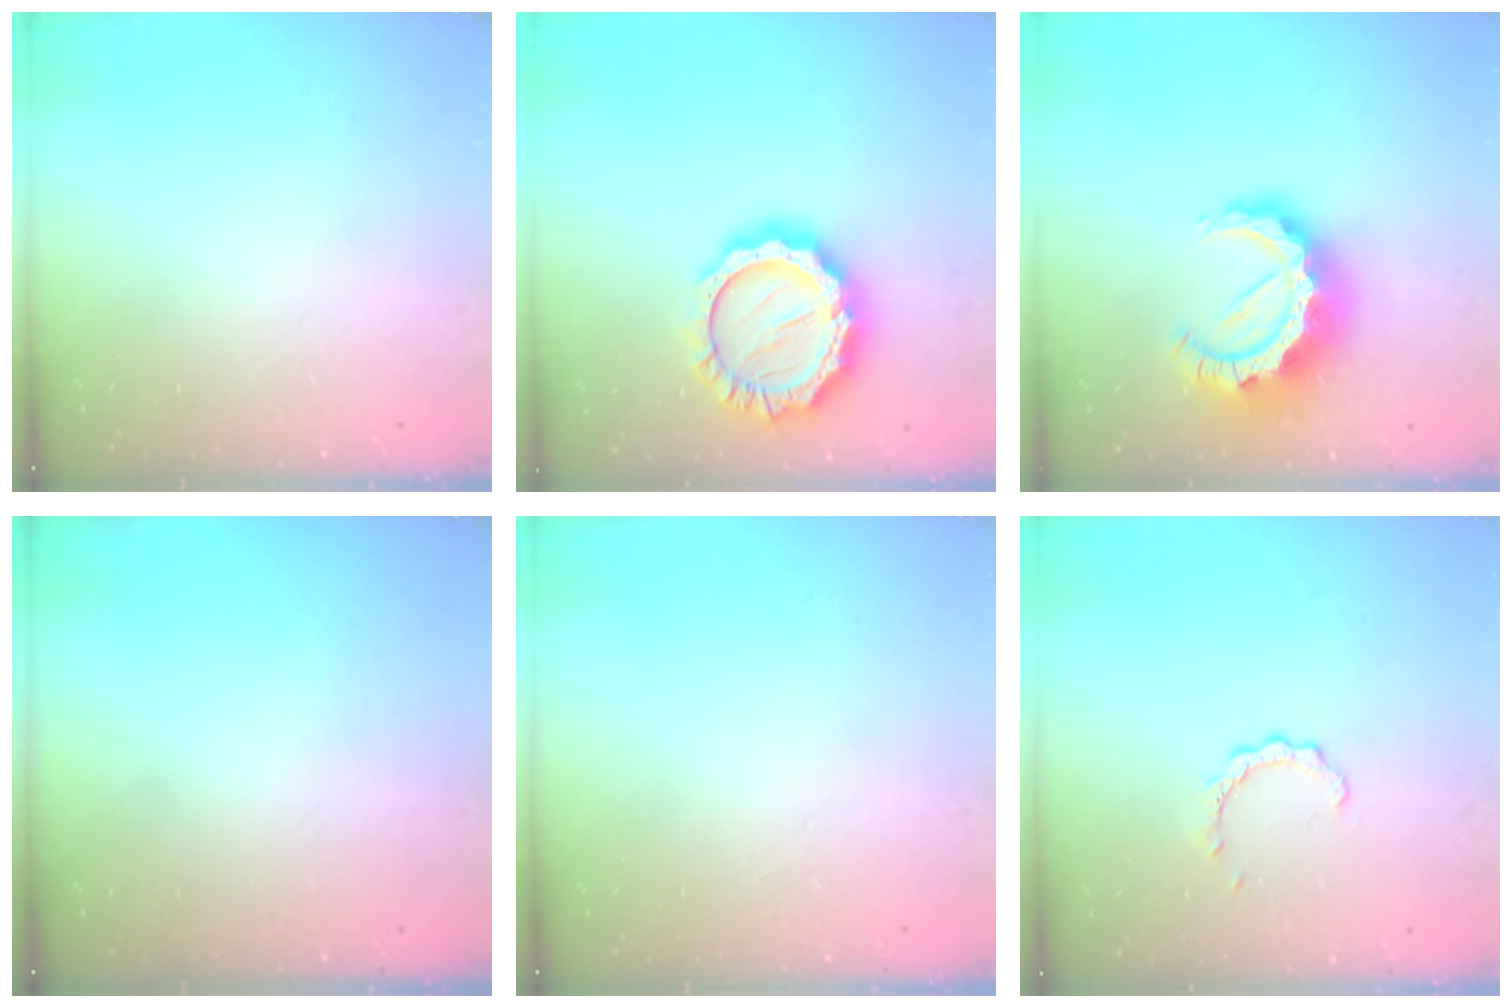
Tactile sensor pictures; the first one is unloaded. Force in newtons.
{"total": 20.7, "press": 20.6, "slide": 1.8}
{"total": 16.9, "press": 16.8, "slide": 1.5}
{"total": 0.0}
{"total": 0.0}
{"total": 2.2, "press": 2.2, "slide": 0.2}